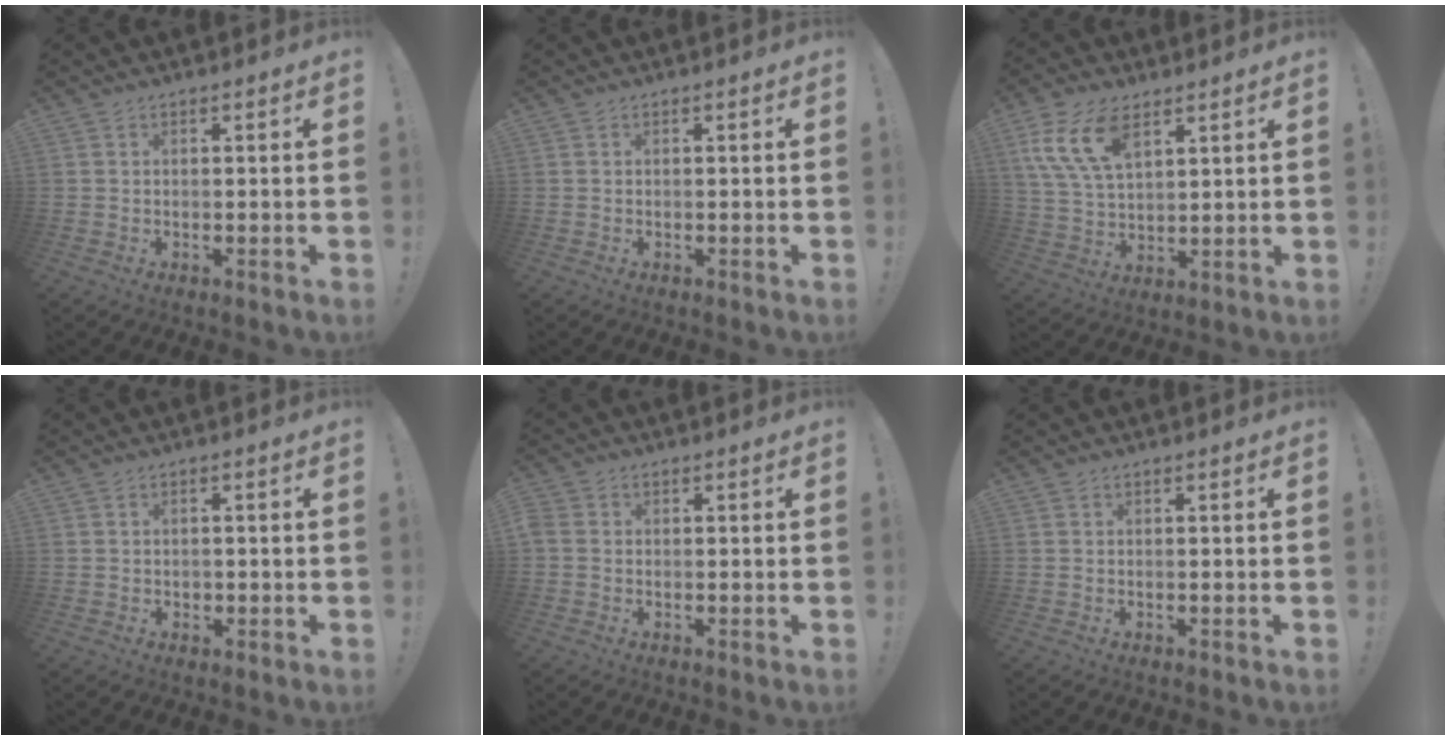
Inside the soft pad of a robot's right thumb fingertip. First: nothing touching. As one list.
[{"total": 0.0}, {"total": 13.5, "force": [7.2, 7.2, 8.9], "torque": [-0.182, -0.017, 0.137]}, {"total": 0.9, "force": [-0.1, 0.9, 0.3], "torque": [0.002, -0.002, -0.004]}, {"total": 1.9, "force": [-0.2, 1.6, 1.0], "torque": [-0.022, 0.007, -0.002]}, {"total": 0.0}]